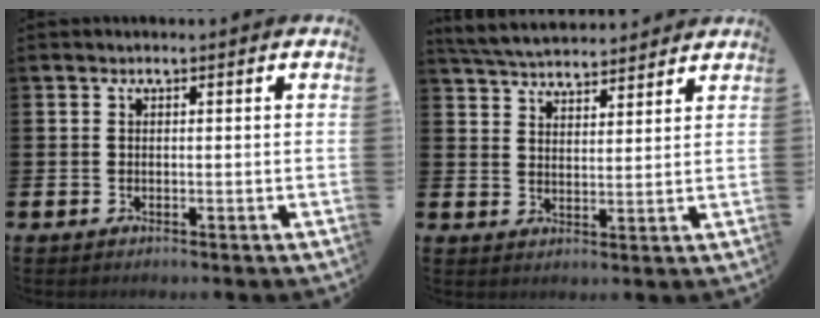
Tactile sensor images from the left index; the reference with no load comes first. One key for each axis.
{"total": 5.2, "fx": 5.2, "fy": 0.7, "fz": 0.4, "tx": -0.030, "ty": -0.026, "tz": 0.094}